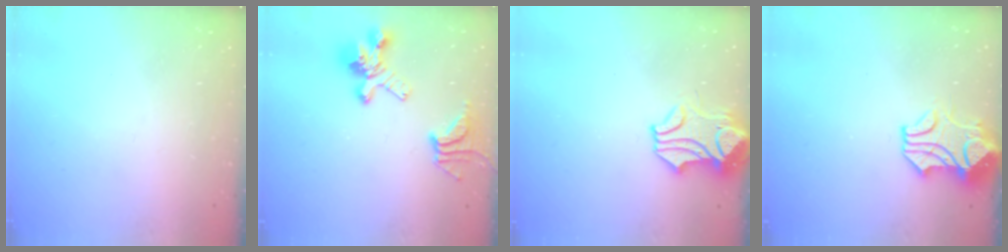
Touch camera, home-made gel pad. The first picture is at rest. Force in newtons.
{"total": 6.4, "press": 6.0, "slide": 2.1}
{"total": 1.4, "press": 0.6, "slide": 1.3}
{"total": 2.0, "press": 1.8, "slide": 1.0}